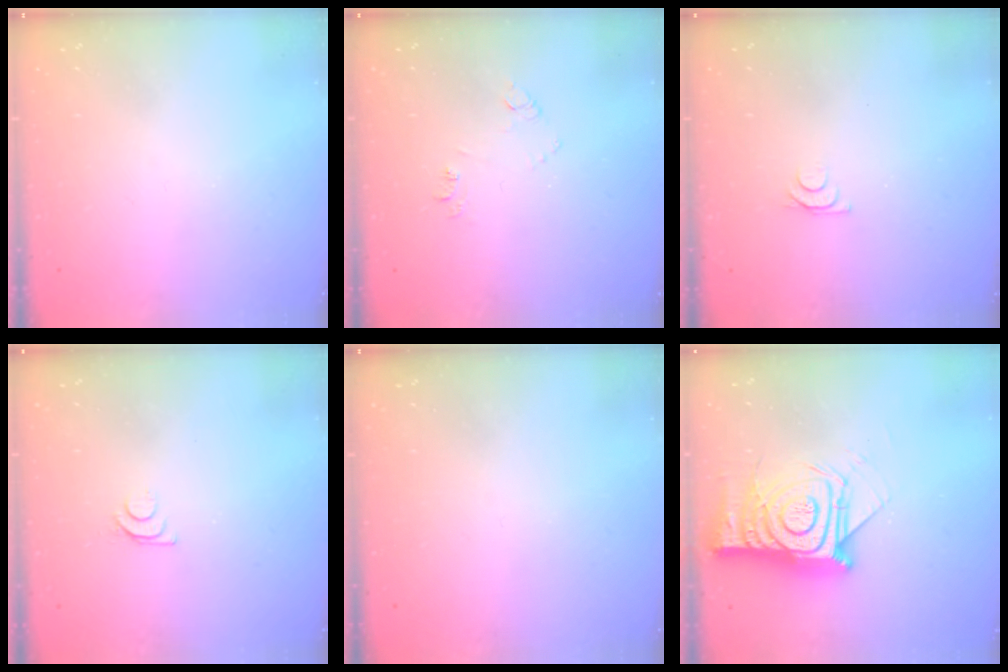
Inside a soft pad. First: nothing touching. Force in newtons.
{"total": 7.9, "press": 7.9, "slide": 0.6}
{"total": 4.2, "press": 4.1, "slide": 0.5}
{"total": 4.3, "press": 4.2, "slide": 0.5}
{"total": 0.0}
{"total": 18.4, "press": 18.4, "slide": 1.5}